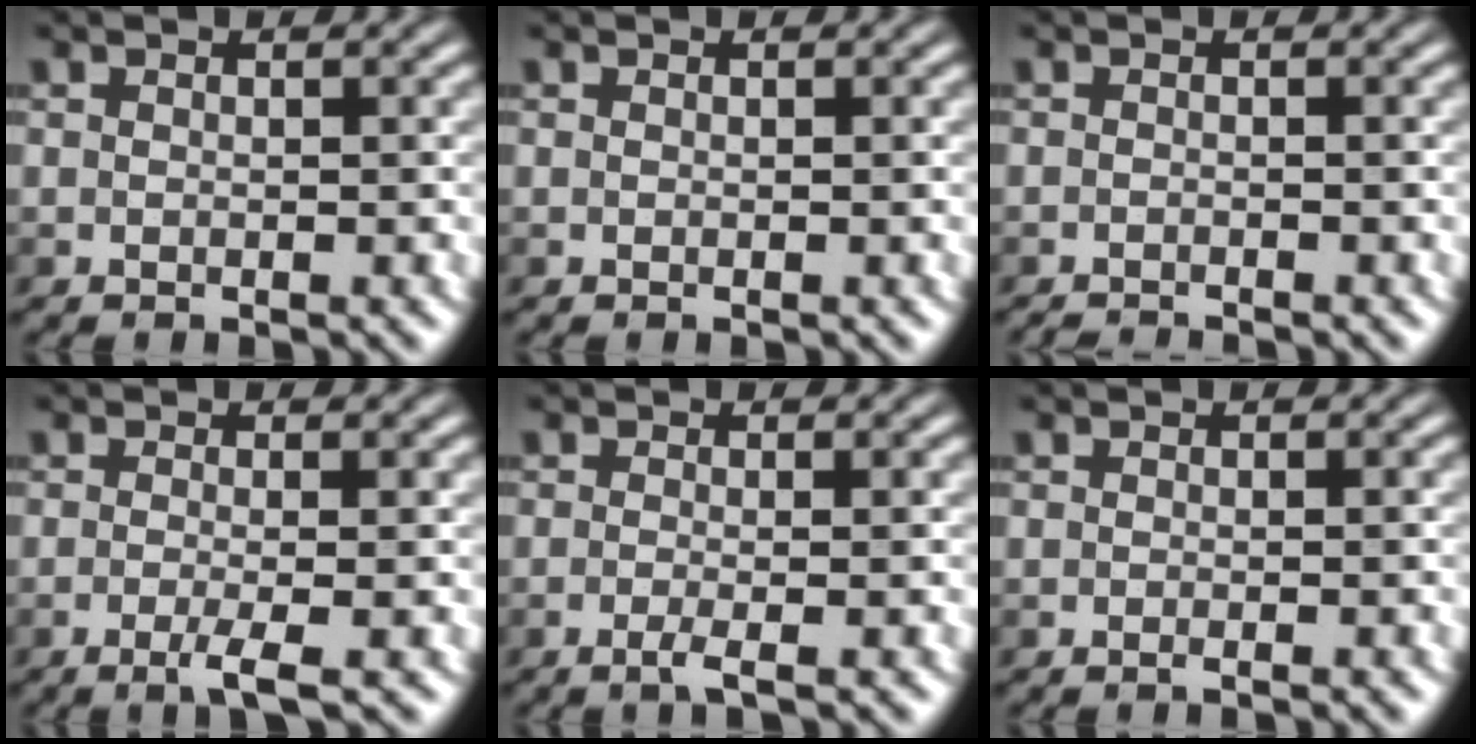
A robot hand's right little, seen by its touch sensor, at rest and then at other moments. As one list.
[{"total": 0.0}, {"total": 1.1, "force": [-1.0, -0.2, 0.4], "torque": [-0.007, -0.006, -0.019]}, {"total": 2.8, "force": [-1.4, 0.3, 2.4], "torque": [-0.050, -0.009, -0.024]}, {"total": 1.9, "force": [-1.1, 0.0, 1.5], "torque": [-0.033, -0.007, -0.019]}, {"total": 0.6, "force": [-0.5, -0.2, 0.4], "torque": [-0.006, -0.003, -0.009]}]